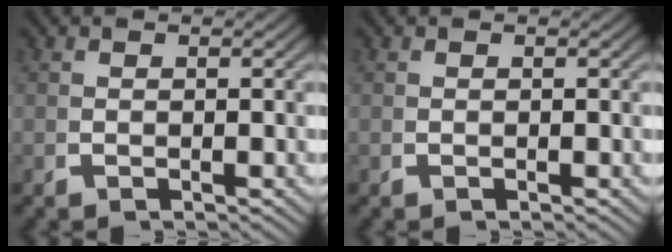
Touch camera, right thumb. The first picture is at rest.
{"total": 0.0}